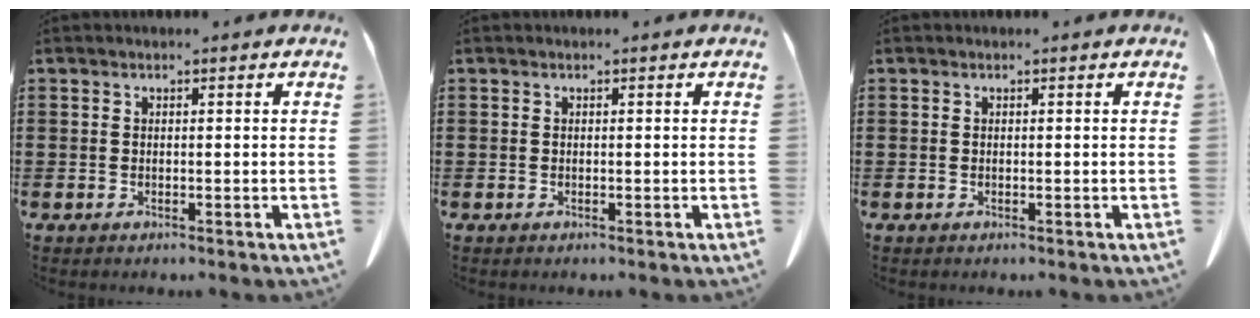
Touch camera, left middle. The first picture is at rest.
{"total": 0.0}
{"total": 0.0}